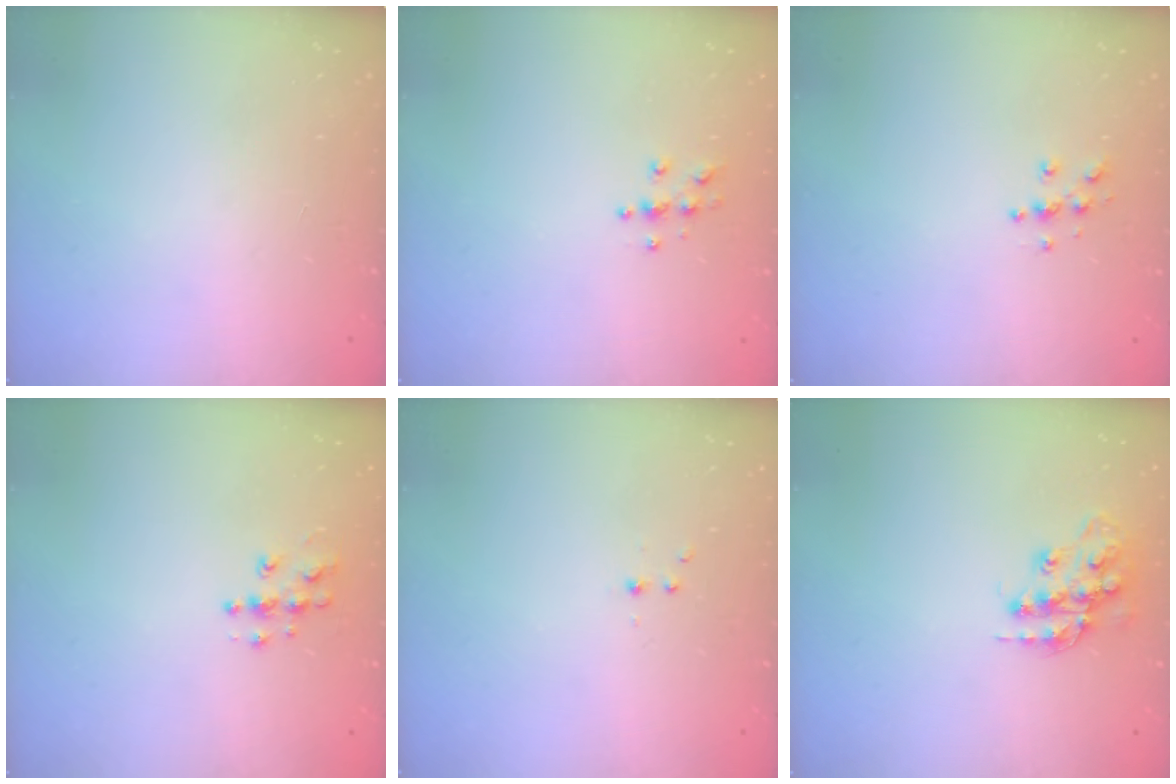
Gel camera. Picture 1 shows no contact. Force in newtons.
{"total": 4.0, "press": 4.0, "slide": 0.4}
{"total": 5.0, "press": 5.0, "slide": 0.4}
{"total": 6.2, "press": 6.2, "slide": 0.2}
{"total": 2.2, "press": 1.9, "slide": 1.2}
{"total": 14.2, "press": 14.2, "slide": 0.9}